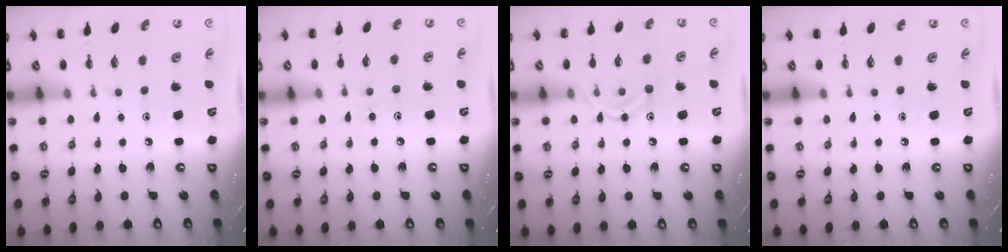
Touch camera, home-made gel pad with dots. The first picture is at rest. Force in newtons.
{"total": 6.8, "press": 6.4, "slide": 2.3}
{"total": 11.9, "press": 11.9, "slide": 0.8}
{"total": 0.0}